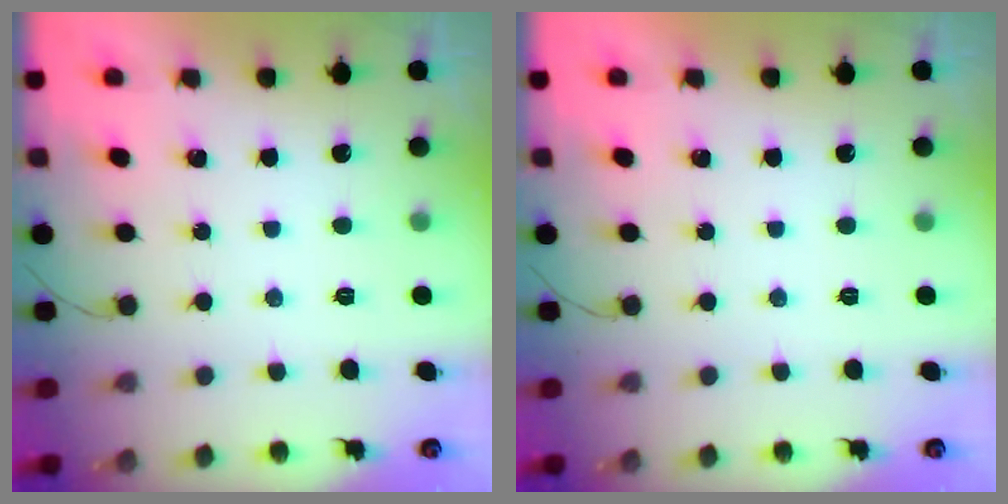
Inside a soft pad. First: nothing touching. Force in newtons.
{"total": 0.0}